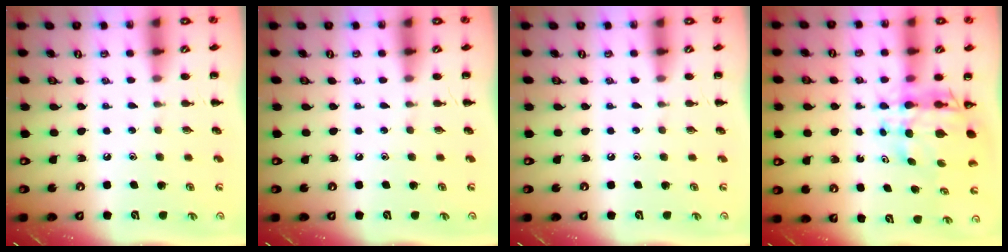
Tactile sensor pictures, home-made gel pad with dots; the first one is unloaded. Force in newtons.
{"total": 0.0}
{"total": 0.0}
{"total": 8.2, "press": 7.7, "slide": 2.8}